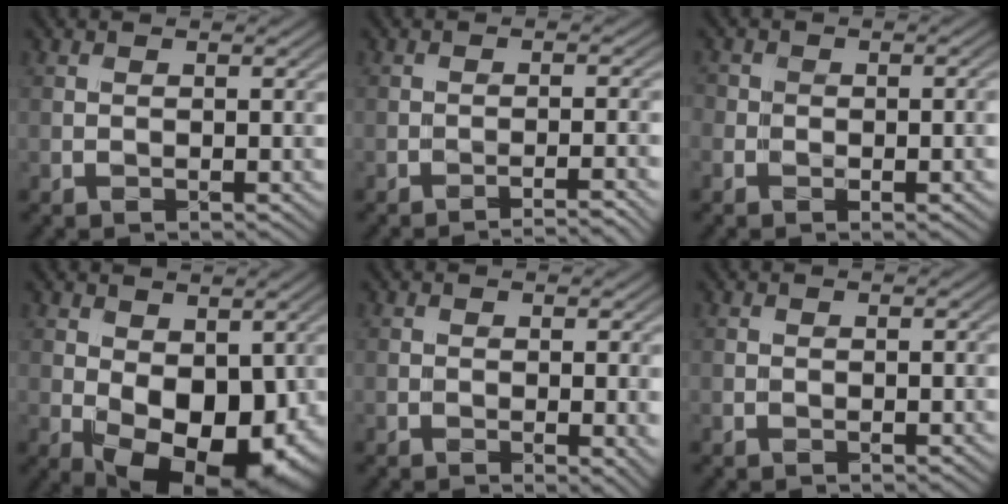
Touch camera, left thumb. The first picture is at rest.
{"total": 2.8, "force": [-2.4, -0.5, 1.4], "torque": [-0.017, 0.012, -0.042]}
{"total": 3.7, "force": [-1.7, 2.3, 2.4], "torque": [-0.016, -0.004, -0.022]}
{"total": 10.7, "force": [-0.9, 6.4, 8.5], "torque": [-0.133, -0.029, 0.003]}
{"total": 3.4, "force": [-0.7, 1.2, 3.1], "torque": [-0.035, -0.010, -0.003]}
{"total": 0.8, "force": [-0.2, 0.2, 0.7], "torque": [-0.009, -0.001, -0.002]}